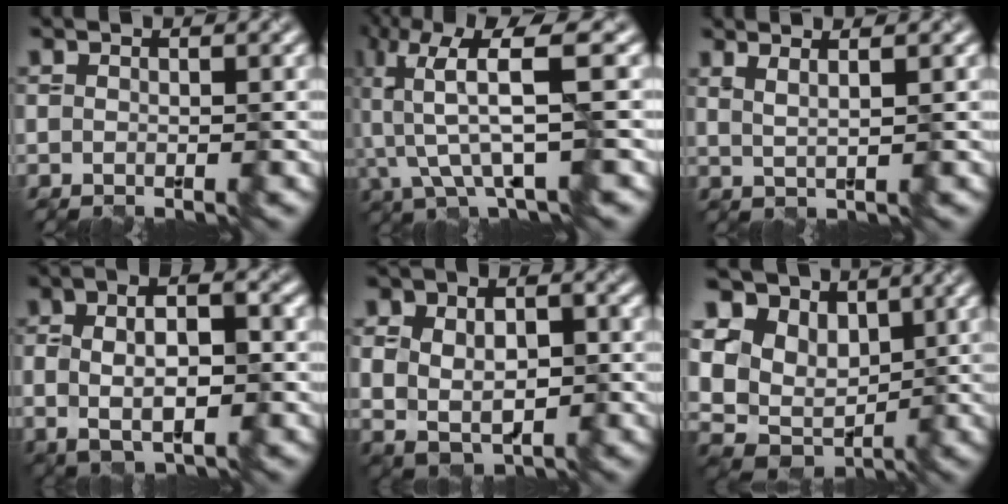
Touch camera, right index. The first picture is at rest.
{"total": 6.7, "force": [0.1, 1.5, 6.5], "torque": [-0.151, 0.007, 0.004]}
{"total": 2.9, "force": [1.8, 1.0, 2.1], "torque": [-0.020, 0.013, 0.012]}
{"total": 6.3, "force": [-0.2, 3.1, 5.5], "torque": [-0.087, 0.008, 0.003]}
{"total": 7.8, "force": [0.4, 5.6, 5.4], "torque": [-0.089, 0.002, 0.016]}
{"total": 9.8, "force": [3.9, 7.8, 4.5], "torque": [-0.113, 0.030, 0.053]}